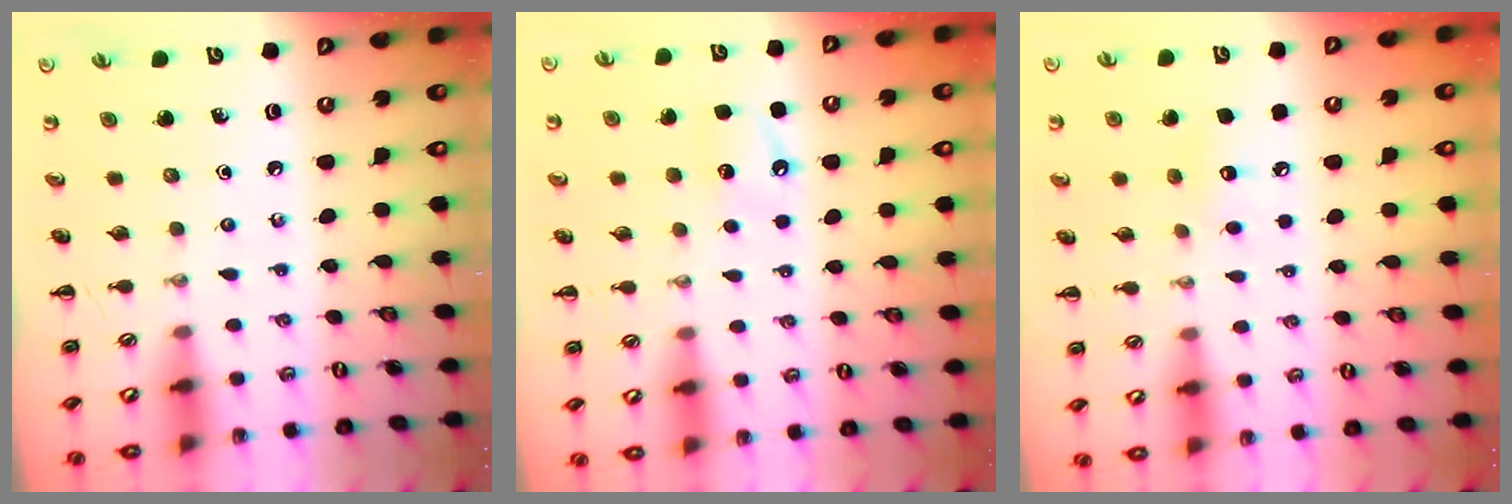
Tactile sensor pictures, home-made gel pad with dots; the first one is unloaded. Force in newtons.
{"total": 6.0, "press": 5.8, "slide": 1.6}
{"total": 6.5, "press": 6.3, "slide": 1.7}